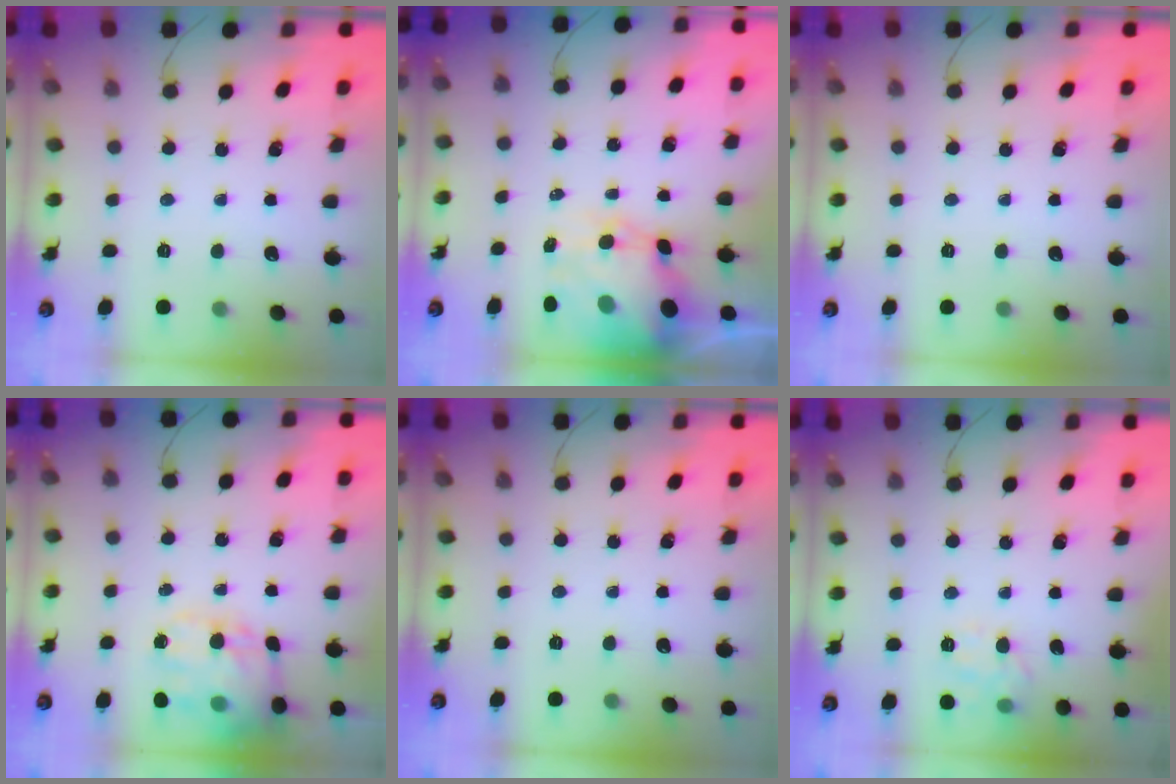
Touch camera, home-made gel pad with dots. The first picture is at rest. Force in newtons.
{"total": 10.4, "press": 9.9, "slide": 2.9}
{"total": 0.0}
{"total": 17.8, "press": 17.3, "slide": 4.0}
{"total": 0.0}
{"total": 6.0, "press": 5.9, "slide": 1.1}